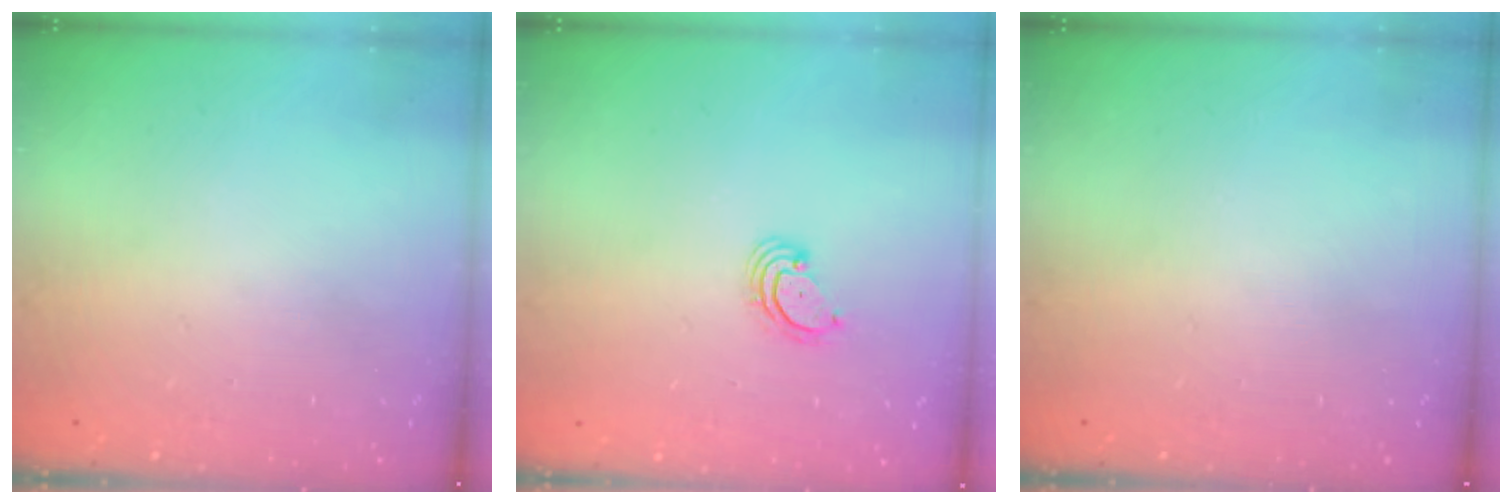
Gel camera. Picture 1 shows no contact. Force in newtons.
{"total": 3.1, "press": 3.1, "slide": 0.3}
{"total": 0.0}